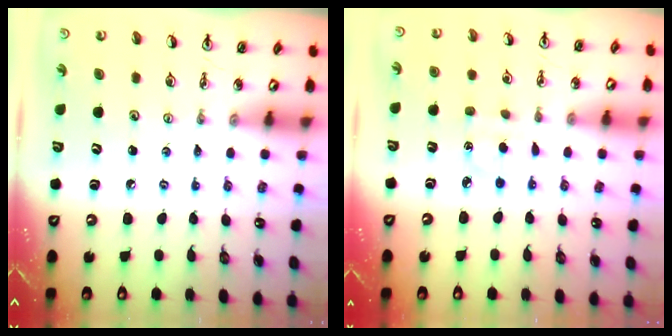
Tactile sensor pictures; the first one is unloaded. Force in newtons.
{"total": 2.7, "press": 2.7, "slide": 0.4}